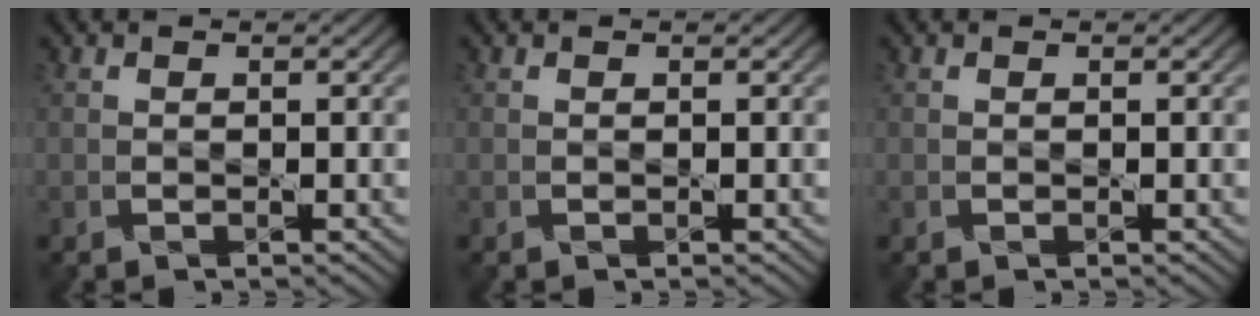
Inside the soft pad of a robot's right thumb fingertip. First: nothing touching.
{"total": 0.0}
{"total": 0.0}